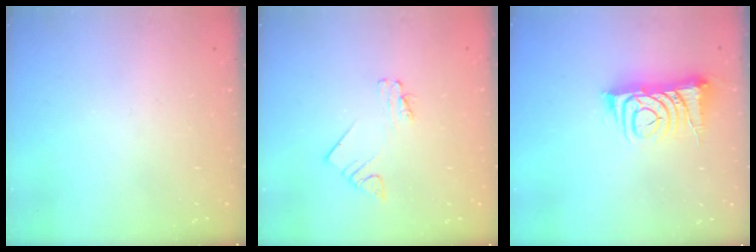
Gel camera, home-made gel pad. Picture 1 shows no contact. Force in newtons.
{"total": 2.0, "press": 2.0, "slide": 0.3}
{"total": 10.2, "press": 10.2, "slide": 1.1}